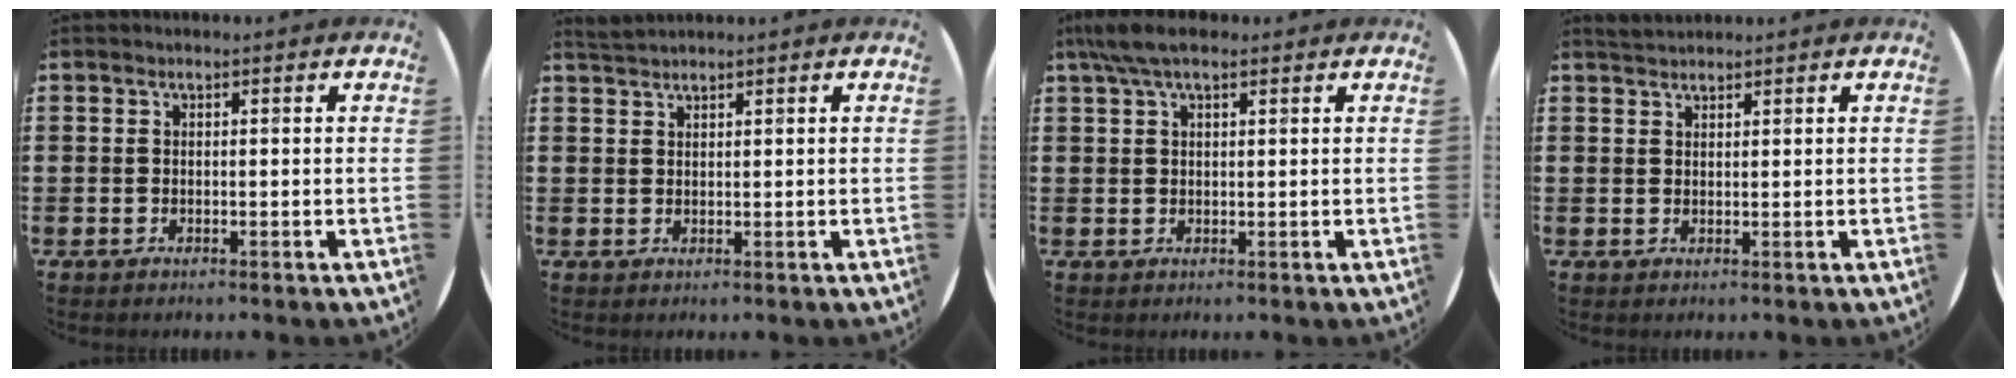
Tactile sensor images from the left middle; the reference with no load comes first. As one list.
[{"total": 1.5, "force": [1.5, 0.0, 0.2], "torque": [-0.006, 0.001, 0.029]}, {"total": 4.2, "force": [2.7, 1.4, 2.9], "torque": [-0.064, 0.008, 0.050]}, {"total": 1.7, "force": [1.6, 0.3, 0.2], "torque": [-0.007, 0.004, 0.031]}]